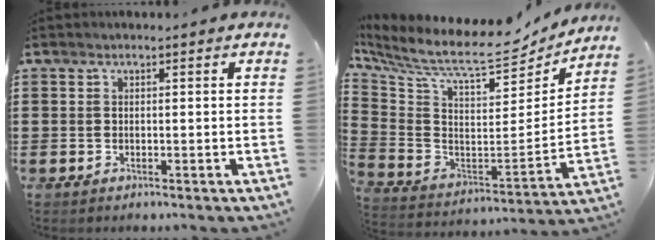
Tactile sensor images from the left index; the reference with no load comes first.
{"total": 8.9, "force": [7.7, 1.6, 4.2], "torque": [-0.111, -0.067, 0.124]}